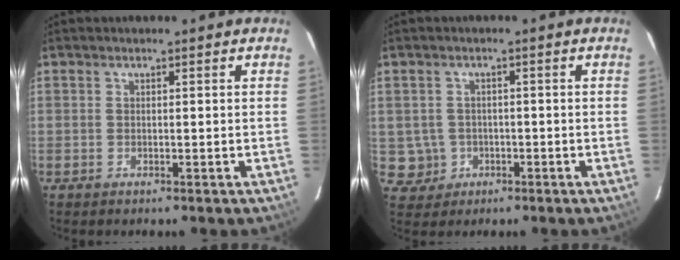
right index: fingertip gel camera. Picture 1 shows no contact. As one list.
[{"total": 4.6, "force": [-0.9, 4.5, 0.3], "torque": [-0.016, 0.015, -0.005]}]